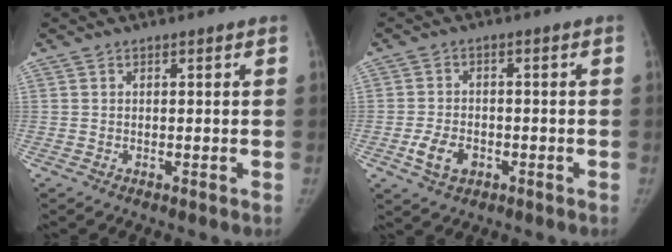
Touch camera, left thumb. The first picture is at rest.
{"total": 5.6, "force": [-2.2, 3.8, 3.5], "torque": [-0.063, 0.008, -0.036]}